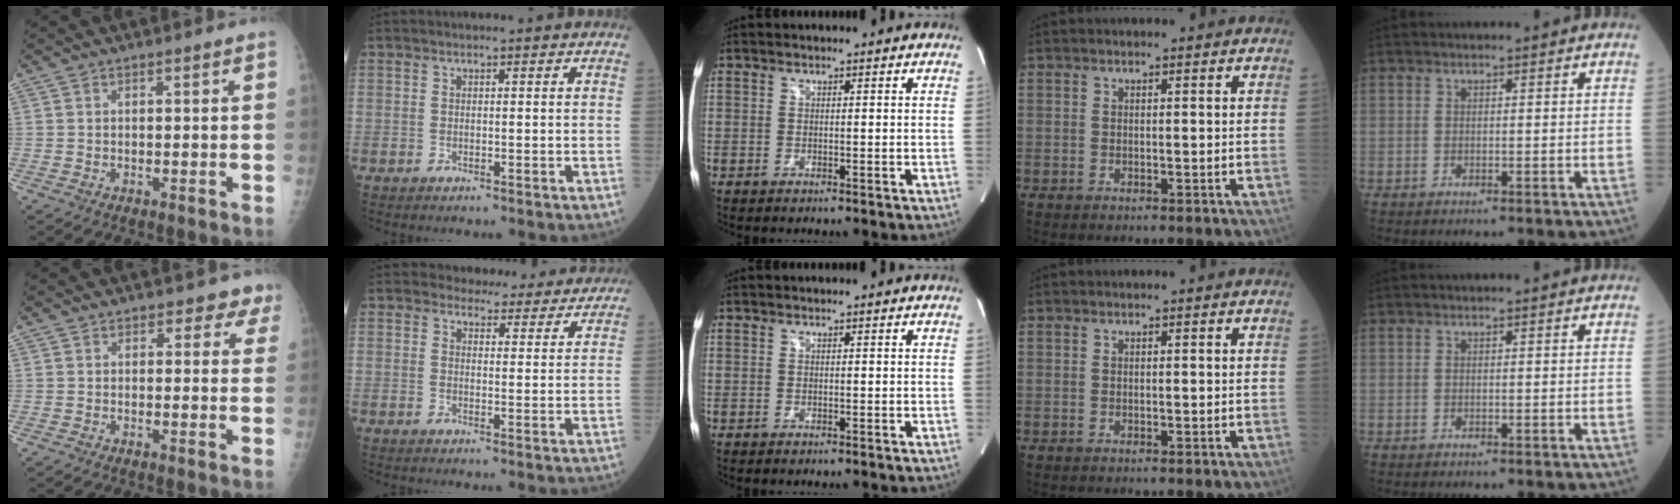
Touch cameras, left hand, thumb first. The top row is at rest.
{"thumb": {"total": 3.1, "force": [2.2, 2.2, 0.3], "torque": [0.031, -0.011, 0.009]}, "index": {"total": 9.1, "force": [8.6, 3.0, 0.5], "torque": [0.021, -0.003, 0.080]}}